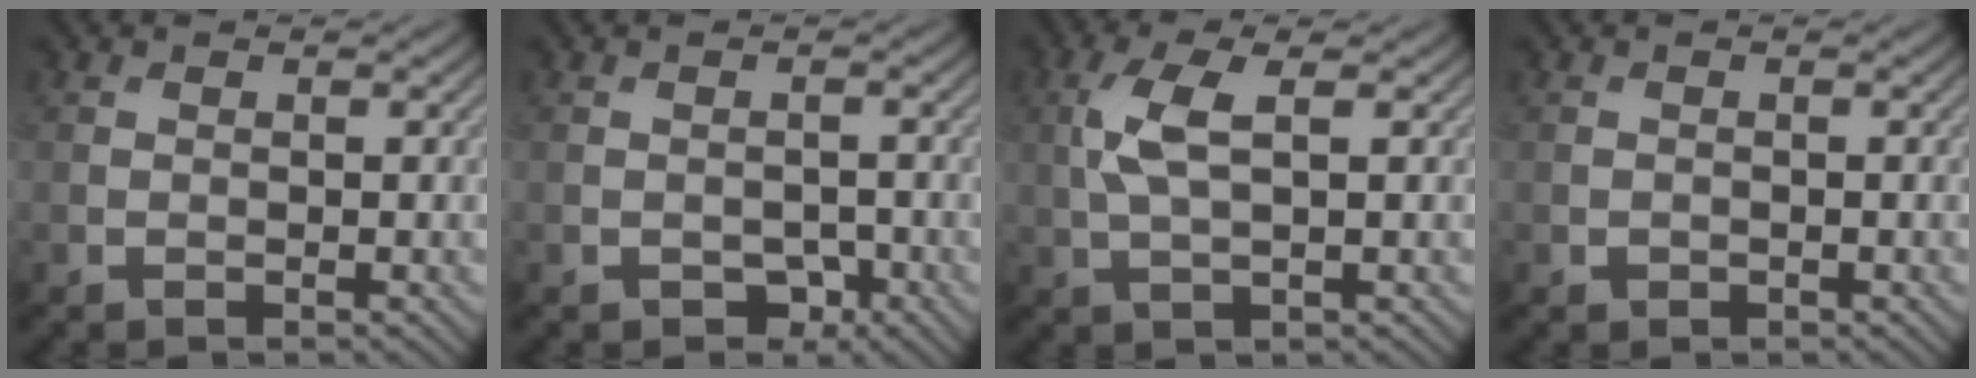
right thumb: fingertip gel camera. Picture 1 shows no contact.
{"total": 2.4, "force": [-1.4, 1.7, 1.2], "torque": [-0.015, -0.003, -0.021]}
{"total": 4.4, "force": [0.9, 1.4, 4.1], "torque": [-0.102, 0.008, 0.019]}
{"total": 0.6, "force": [-0.3, 0.5, 0.1], "torque": [0.001, -0.002, -0.007]}